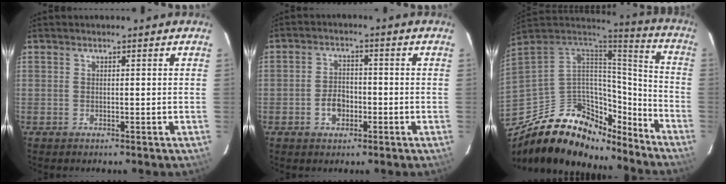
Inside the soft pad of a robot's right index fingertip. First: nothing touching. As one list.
[{"total": 4.4, "force": [-1.8, 3.2, 2.4], "torque": [-0.049, 0.010, -0.029]}, {"total": 24.3, "force": [-17.2, 12.6, 11.6], "torque": [-0.224, 0.037, -0.256]}]